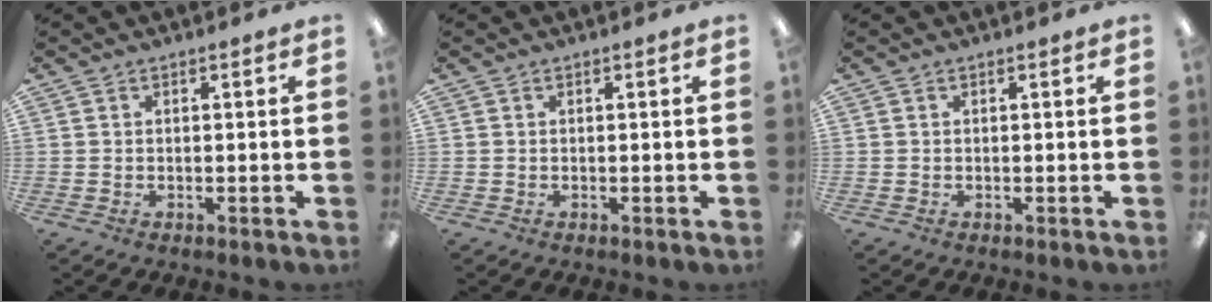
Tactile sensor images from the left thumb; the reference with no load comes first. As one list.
[{"total": 0.0}, {"total": 0.0}]